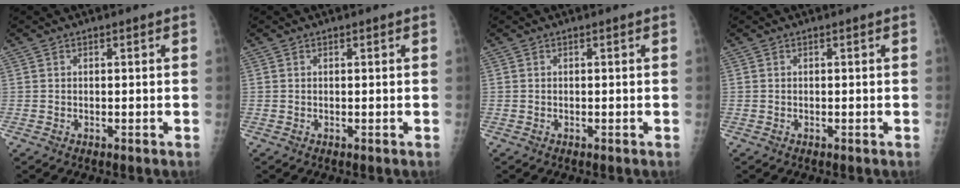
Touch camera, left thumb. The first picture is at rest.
{"total": 0.0}
{"total": 0.0}
{"total": 0.0}